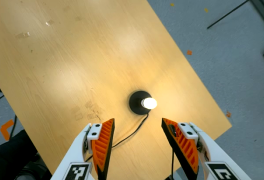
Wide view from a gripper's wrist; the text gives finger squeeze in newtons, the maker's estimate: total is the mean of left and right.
{"total": 0.0}